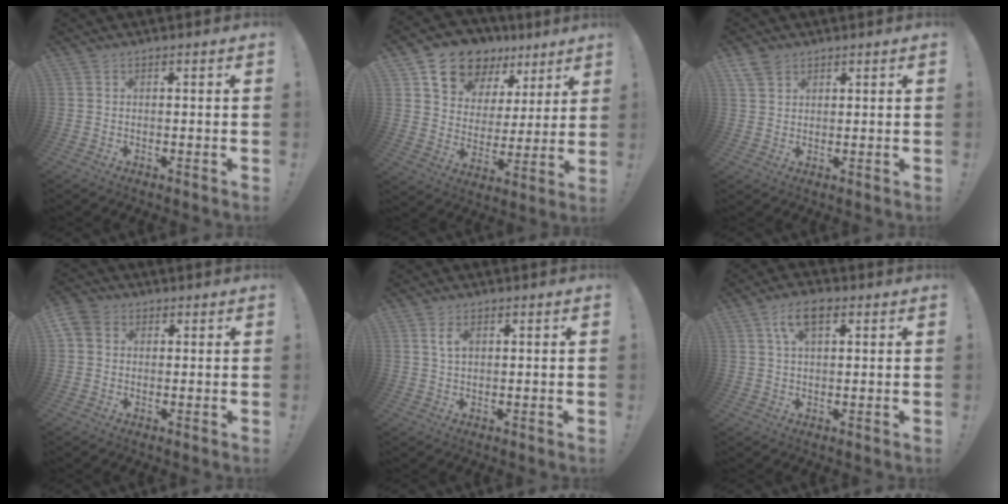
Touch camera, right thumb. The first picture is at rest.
{"total": 14.3, "force": [10.4, 8.9, 4.3], "torque": [-0.079, -0.070, 0.192]}
{"total": 4.7, "force": [3.1, 3.1, 1.7], "torque": [-0.030, -0.010, 0.059]}
{"total": 5.4, "force": [1.5, 4.4, 2.7], "torque": [-0.063, 0.008, 0.031]}
{"total": 3.5, "force": [1.3, 2.0, 2.6], "torque": [-0.042, 0.000, 0.020]}
{"total": 7.1, "force": [3.0, 3.2, 5.5], "torque": [-0.103, 0.007, 0.054]}